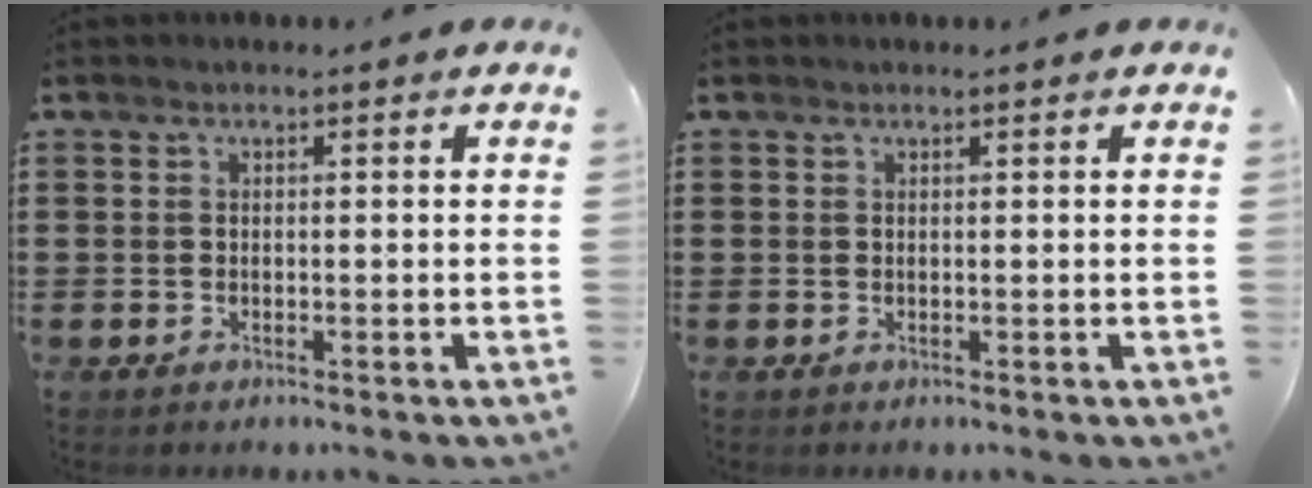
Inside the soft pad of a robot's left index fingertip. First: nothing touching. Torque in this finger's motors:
{"motor_torque": [1.88, 0.26, 0.03, 0.00]}